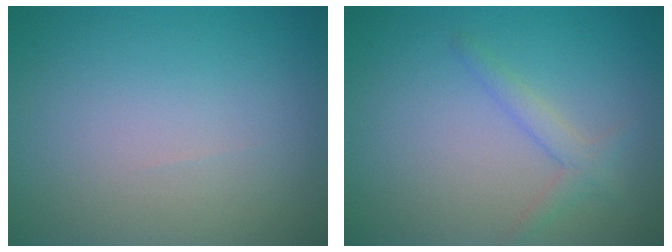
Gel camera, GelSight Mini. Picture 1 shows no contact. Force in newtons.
{"total": 1.7, "press": 1.7, "slide": 0.1}